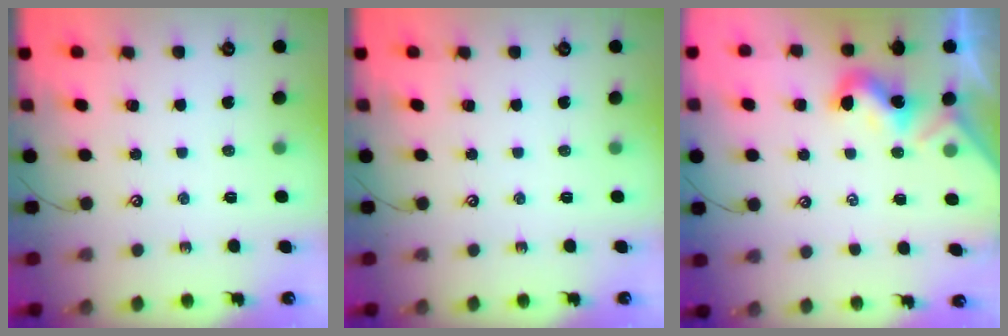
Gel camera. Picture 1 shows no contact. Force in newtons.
{"total": 0.0}
{"total": 2.0, "press": 1.9, "slide": 0.5}